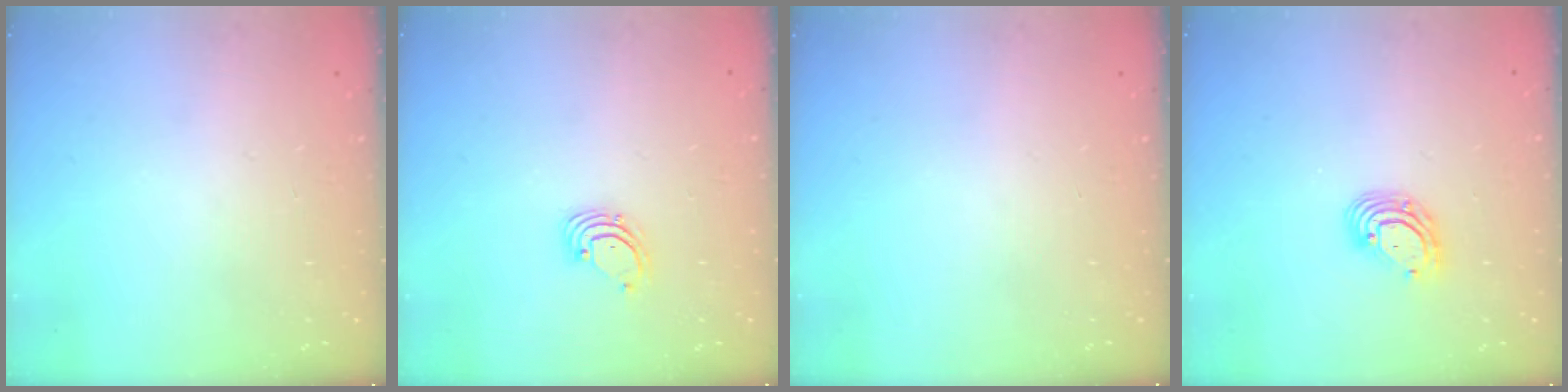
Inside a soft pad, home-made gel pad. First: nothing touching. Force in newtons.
{"total": 1.6, "press": 1.6, "slide": 0.1}
{"total": 0.0}
{"total": 7.5, "press": 7.3, "slide": 1.3}